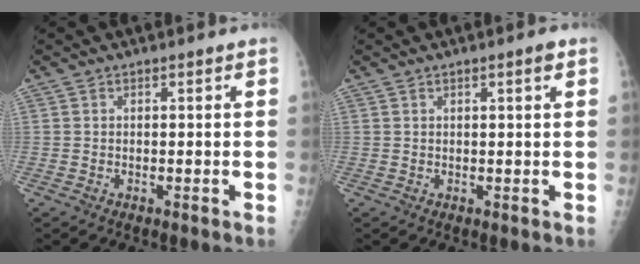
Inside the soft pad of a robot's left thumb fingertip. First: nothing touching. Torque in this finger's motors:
{"motor_torque": [-0.34, -0.22, 0.06, 0.00, 0.05]}